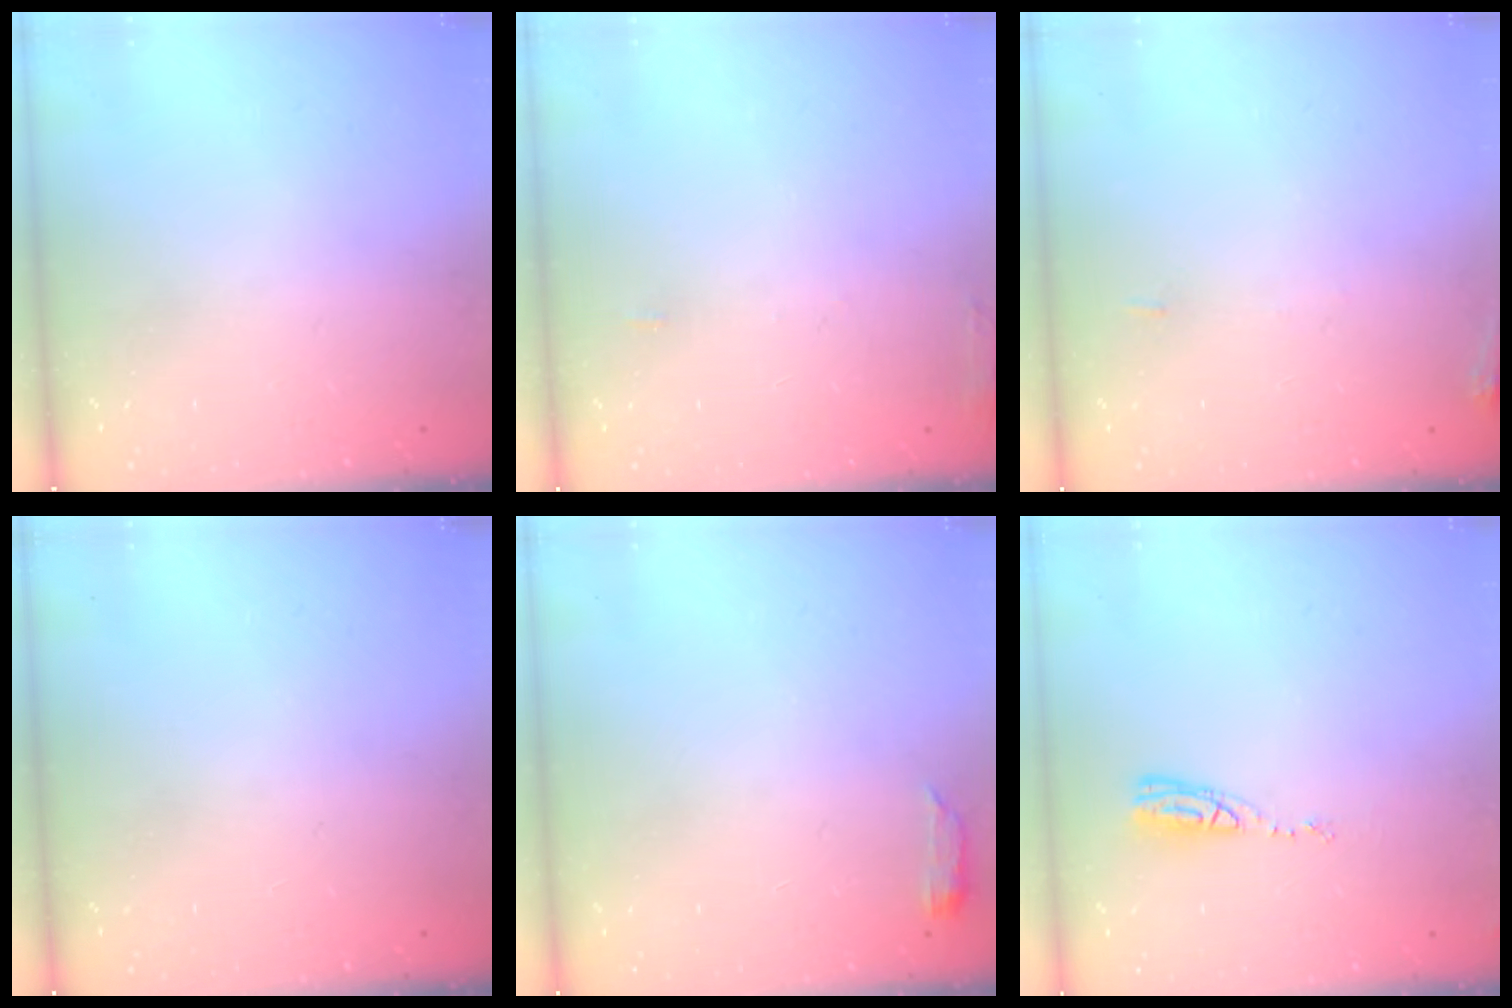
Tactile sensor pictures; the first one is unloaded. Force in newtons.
{"total": 4.1, "press": 3.9, "slide": 1.1}
{"total": 5.4, "press": 5.3, "slide": 1.0}
{"total": 0.0}
{"total": 2.8, "press": 2.8, "slide": 0.5}
{"total": 7.9, "press": 7.9, "slide": 0.8}